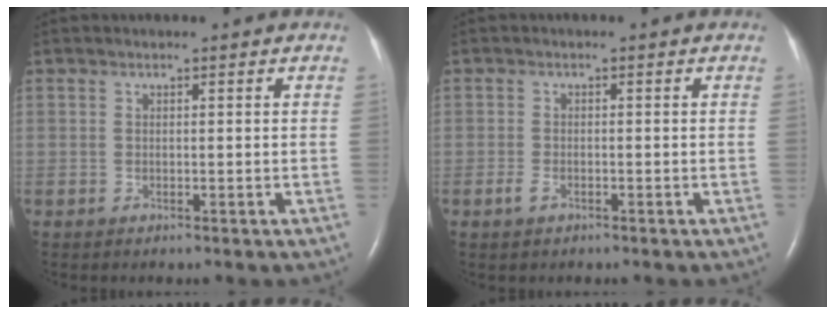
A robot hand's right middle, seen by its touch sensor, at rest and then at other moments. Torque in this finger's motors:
{"motor_torque": [-0.20, 0.04, 0.06, -0.01]}